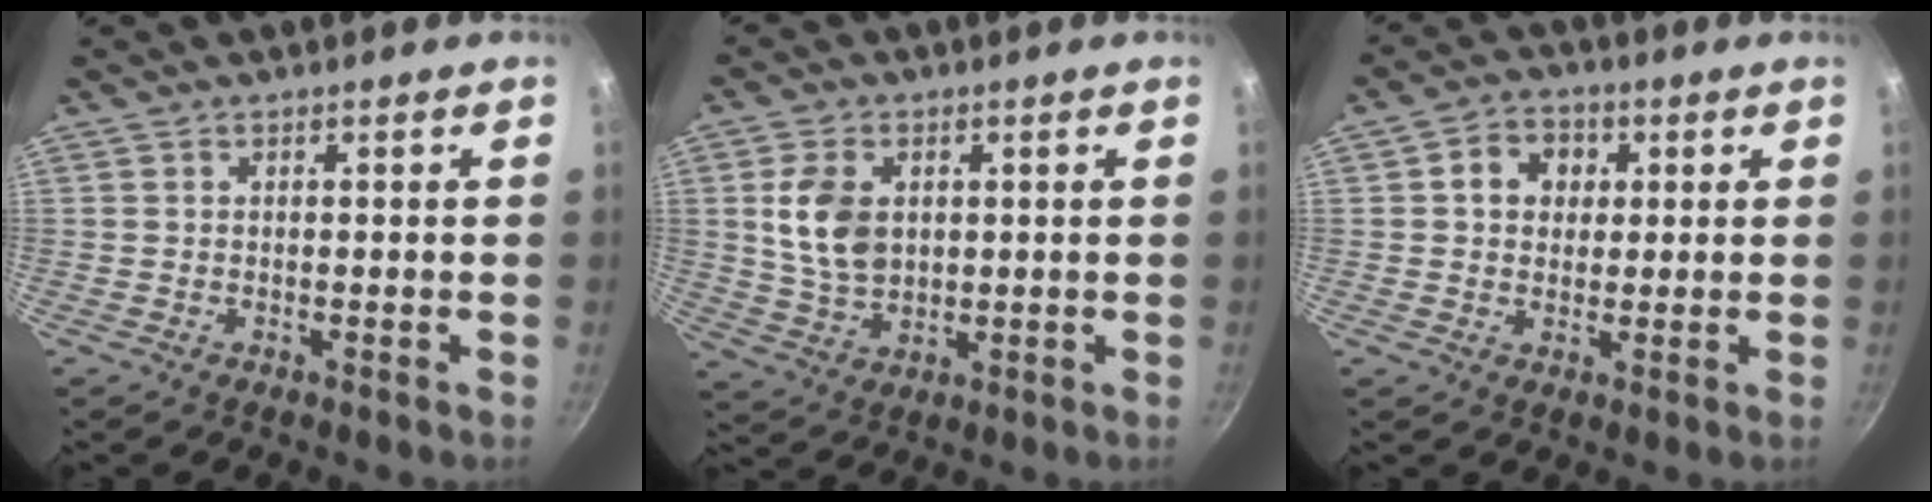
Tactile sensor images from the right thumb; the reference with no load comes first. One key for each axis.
{"total": 9.2, "fx": 1.7, "fy": 6.4, "fz": 6.5, "tx": -0.111, "ty": -0.012, "tz": 0.037}
{"total": 6.3, "fx": 1.6, "fy": 5.2, "fz": 3.1, "tx": -0.026, "ty": 0.004, "tz": 0.017}